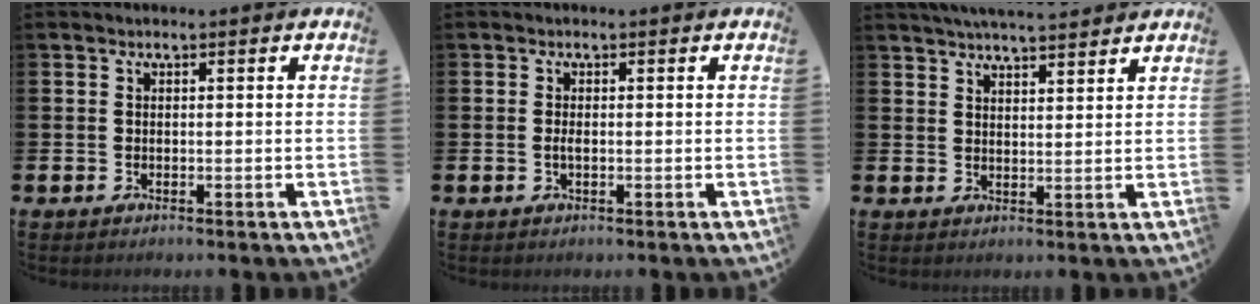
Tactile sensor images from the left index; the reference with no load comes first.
{"total": 0.9, "force": [-0.1, 0.3, 0.9], "torque": [-0.019, 0.001, -0.002]}
{"total": 4.8, "force": [4.7, 0.1, 0.9], "torque": [-0.023, -0.019, 0.086]}